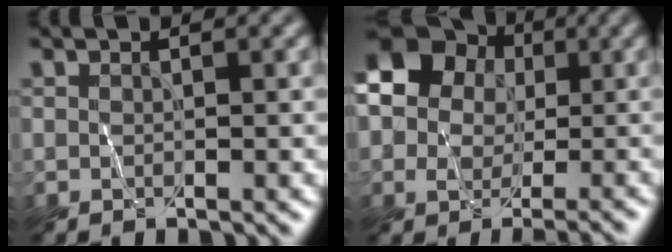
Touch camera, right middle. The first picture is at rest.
{"total": 13.0, "force": [1.1, 11.6, 5.8], "torque": [-0.100, 0.042, -0.016]}